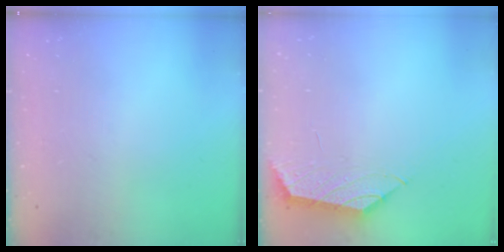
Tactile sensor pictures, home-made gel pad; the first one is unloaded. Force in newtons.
{"total": 1.4, "press": 1.3, "slide": 0.5}